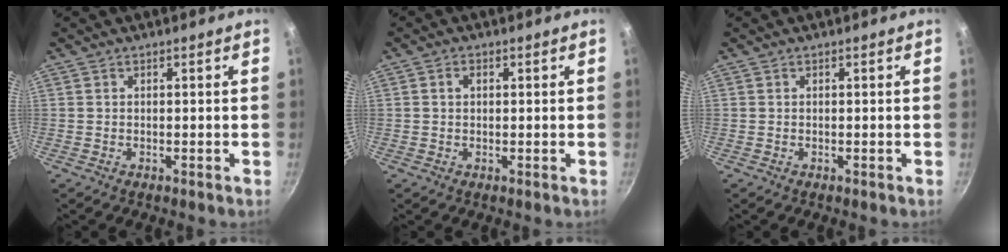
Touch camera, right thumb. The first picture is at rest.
{"total": 1.7, "force": [0.4, 1.3, 1.1], "torque": [-0.013, 0.005, 0.005]}
{"total": 0.0}